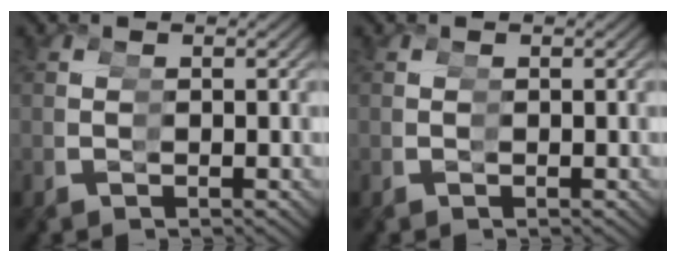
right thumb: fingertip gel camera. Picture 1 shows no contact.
{"total": 0.0}